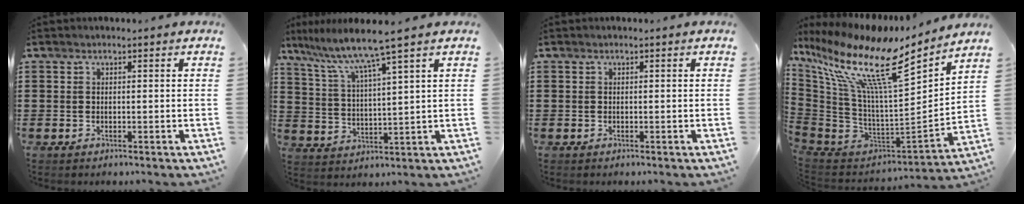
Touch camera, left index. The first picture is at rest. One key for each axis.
{"total": 7.5, "fx": 5.8, "fy": -0.8, "fz": 4.7, "tx": -0.111, "ty": -0.035, "tz": 0.094}
{"total": 0.0}
{"total": 15.4, "fx": 9.5, "fy": 3.4, "fz": 11.6, "tx": -0.258, "ty": -0.066, "tz": 0.147}